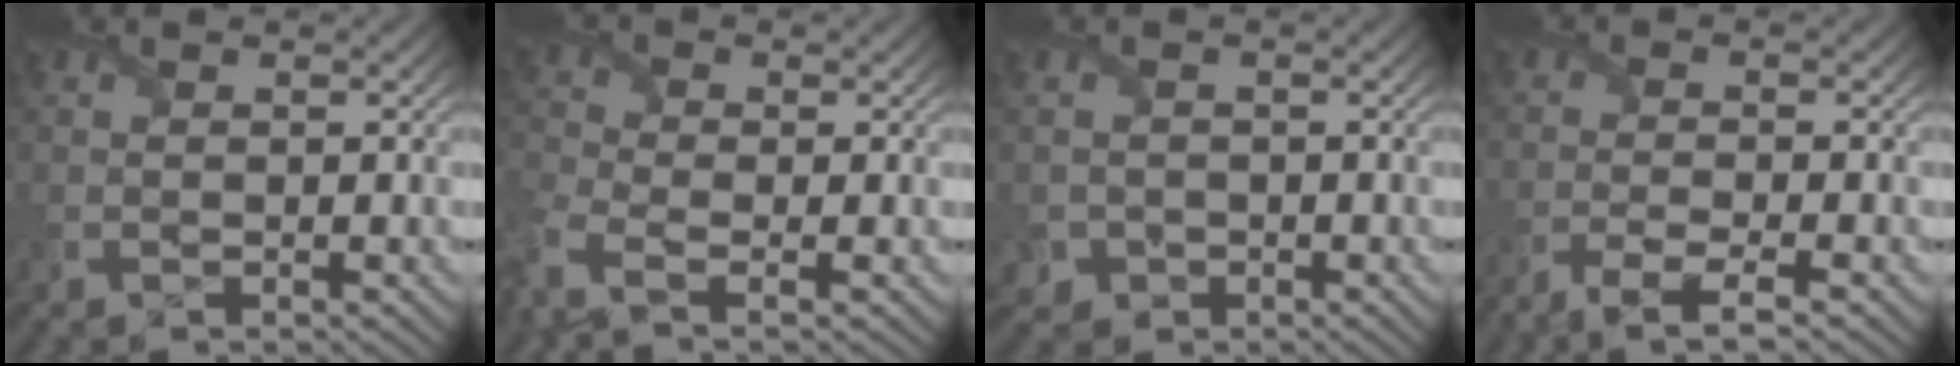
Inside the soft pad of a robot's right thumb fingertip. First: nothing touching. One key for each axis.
{"total": 5.9, "fx": -3.1, "fy": 2.9, "fz": 4.2, "tx": -0.116, "ty": -0.016, "tz": -0.075}
{"total": 2.3, "fx": -0.9, "fy": 2.1, "fz": 0.0, "tx": -0.002, "ty": 0.000, "tz": -0.022}
{"total": 3.7, "fx": -3.0, "fy": 0.0, "fz": 2.2, "tx": -0.047, "ty": -0.004, "tz": -0.063}